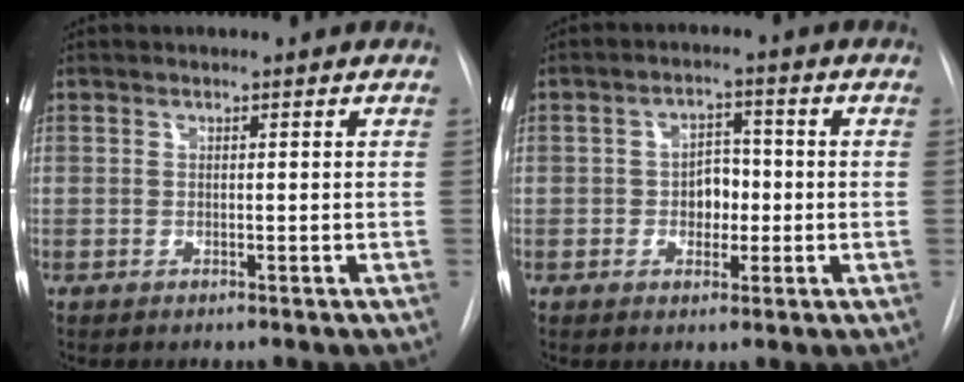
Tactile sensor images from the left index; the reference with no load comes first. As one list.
[{"total": 4.2, "force": [-0.6, 3.0, 3.0], "torque": [-0.044, 0.012, -0.008]}]